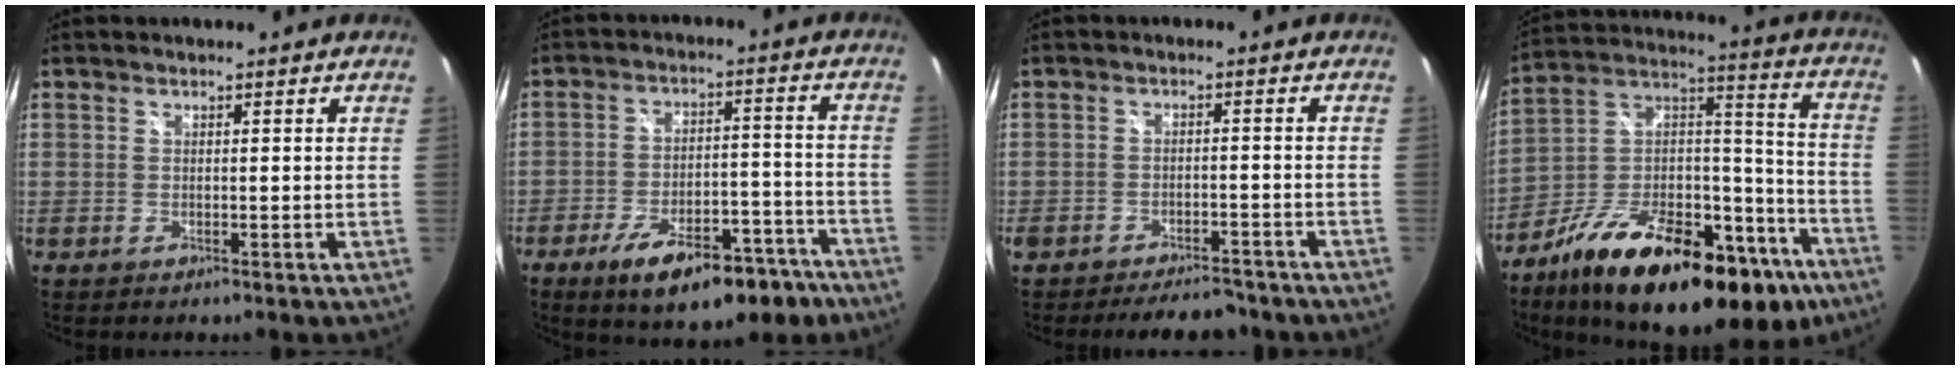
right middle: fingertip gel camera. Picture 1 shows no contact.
{"total": 16.6, "force": [-11.2, 6.6, 10.2], "torque": [-0.168, 0.002, -0.154]}
{"total": 8.4, "force": [-7.2, 3.0, 2.9], "torque": [-0.073, 0.000, -0.099]}
{"total": 32.3, "force": [-20.1, 14.0, 21.0], "torque": [-0.326, 0.028, -0.296]}